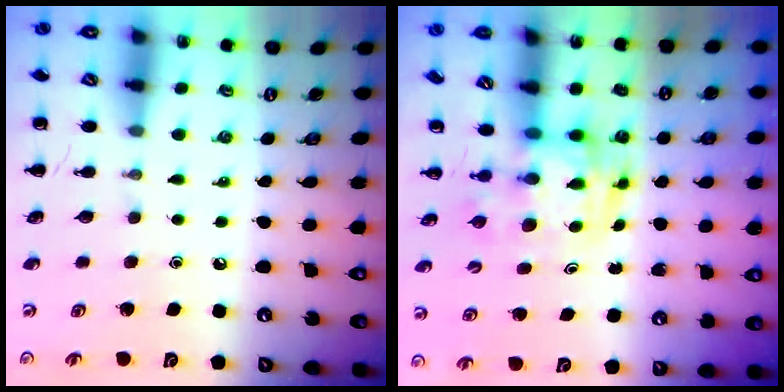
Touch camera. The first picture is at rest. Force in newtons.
{"total": 3.0, "press": 3.0, "slide": 0.5}